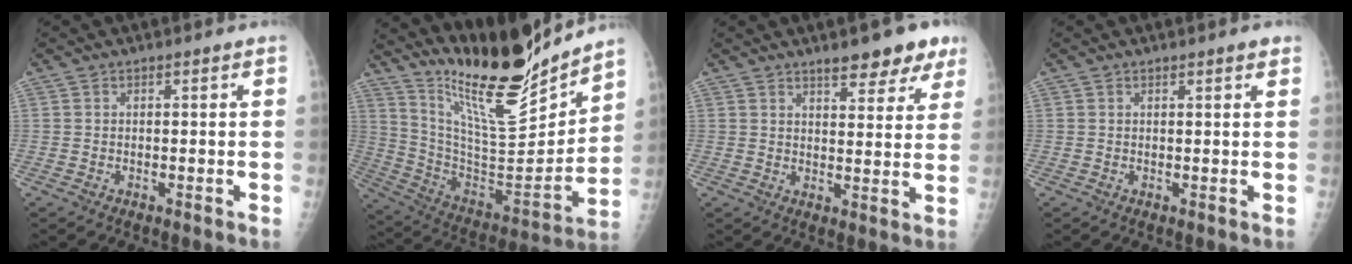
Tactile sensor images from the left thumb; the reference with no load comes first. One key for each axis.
{"total": 21.2, "fx": 18.5, "fy": 3.0, "fz": 10.0, "tx": -0.136, "ty": -0.120, "tz": 0.323}
{"total": 8.6, "fx": 6.2, "fy": 3.0, "fz": 5.1, "tx": -0.036, "ty": -0.035, "tz": 0.081}
{"total": 1.4, "fx": 1.1, "fy": 0.2, "fz": 0.9, "tx": -0.010, "ty": -0.004, "tz": 0.014}